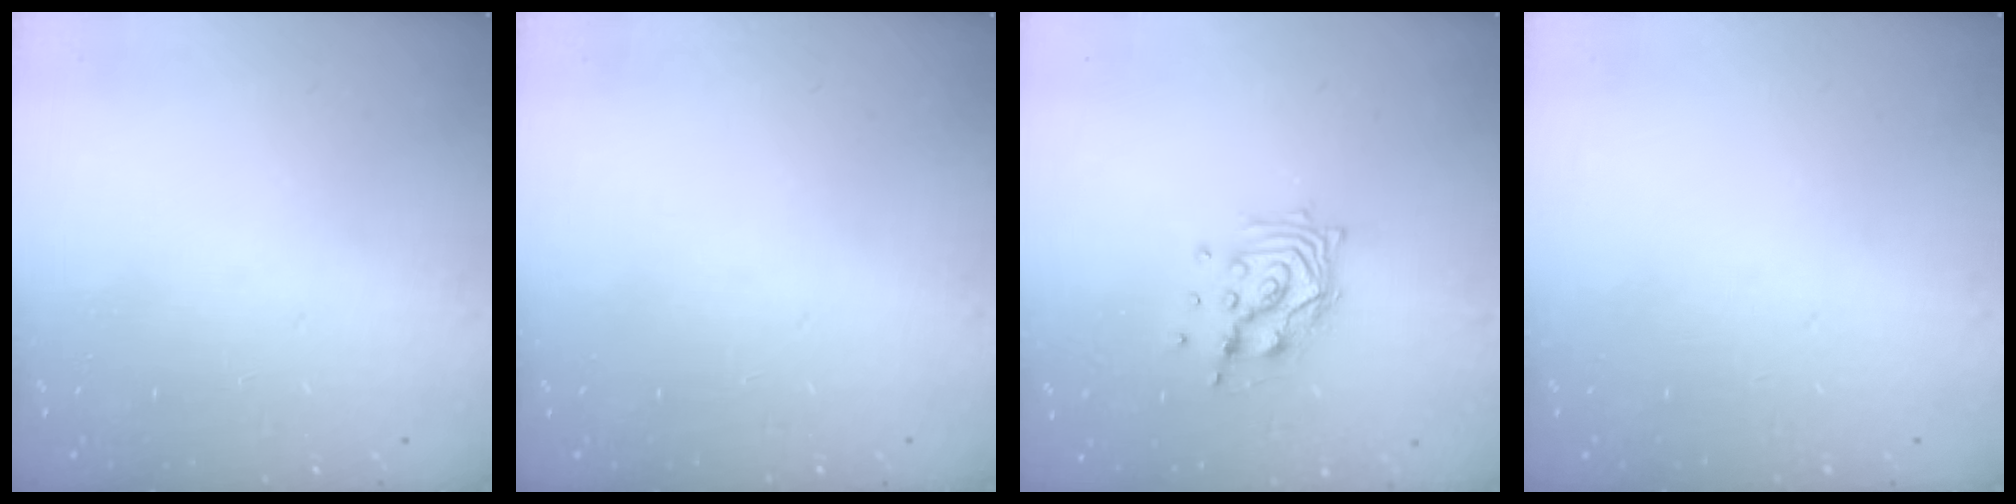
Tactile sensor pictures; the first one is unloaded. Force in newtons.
{"total": 0.0}
{"total": 9.6, "press": 9.6, "slide": 0.8}
{"total": 0.0}